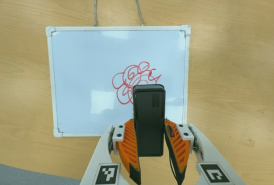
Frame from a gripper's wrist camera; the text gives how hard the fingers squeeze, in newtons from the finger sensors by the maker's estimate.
{"total": 4.6, "left": 3.4, "right": 5.8}